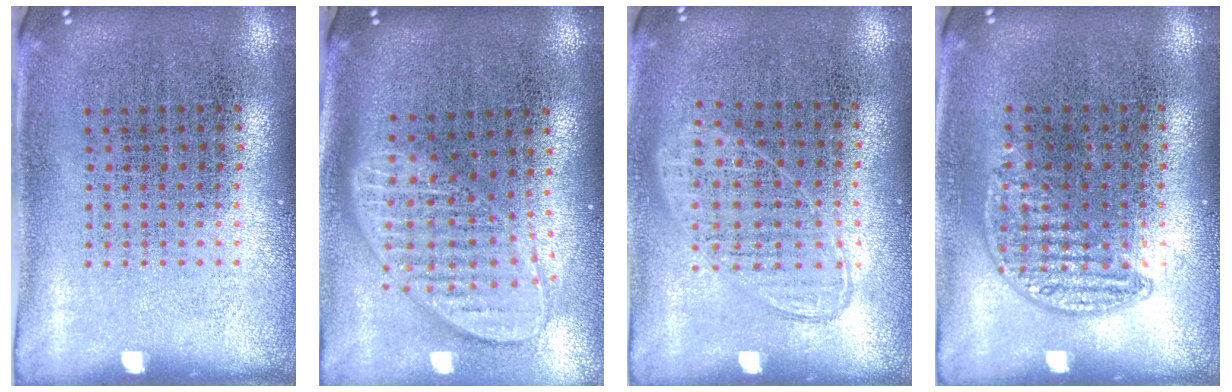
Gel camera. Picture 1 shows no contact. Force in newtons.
{"total": 2.0, "press": 1.5, "slide": 1.2}
{"total": 0.9, "press": 0.8, "slide": 0.3}
{"total": 0.8, "press": 0.6, "slide": 0.5}